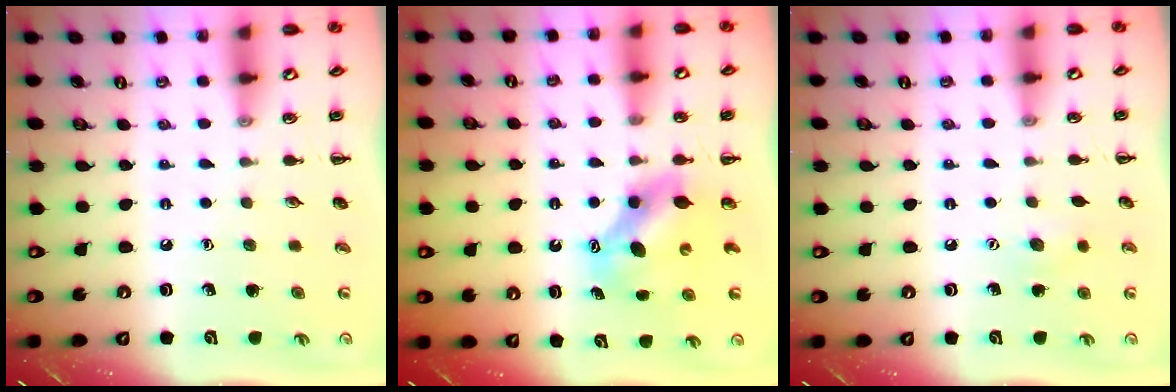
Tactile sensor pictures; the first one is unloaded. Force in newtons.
{"total": 6.6, "press": 6.5, "slide": 0.9}
{"total": 5.9, "press": 5.7, "slide": 1.2}